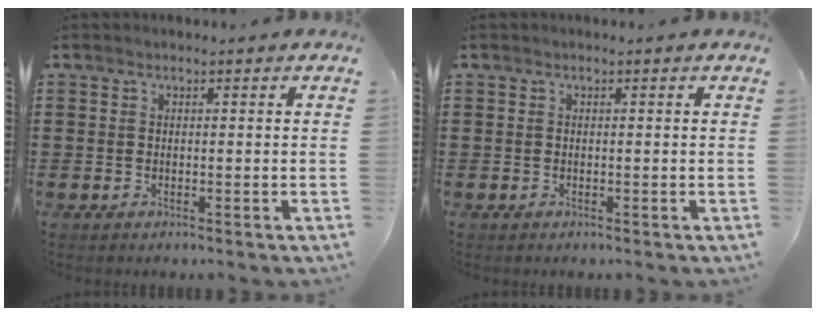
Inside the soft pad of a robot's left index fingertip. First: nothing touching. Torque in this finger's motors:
{"motor_torque": [0.00, 0.00, 0.00, 0.00]}